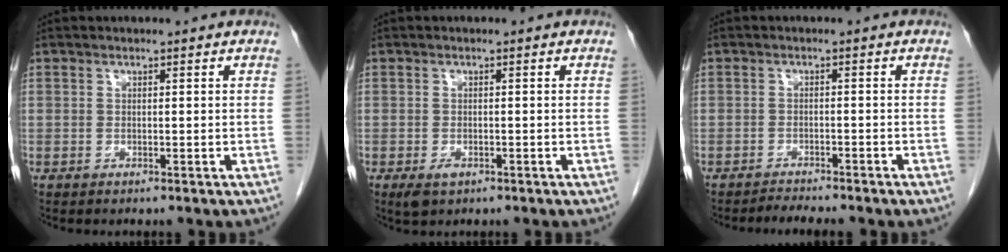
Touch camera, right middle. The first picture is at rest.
{"total": 2.1, "force": [-1.1, 1.1, 1.4], "torque": [-0.028, -0.002, -0.010]}
{"total": 2.3, "force": [-2.2, -0.6, 0.4], "torque": [-0.012, -0.010, -0.038]}